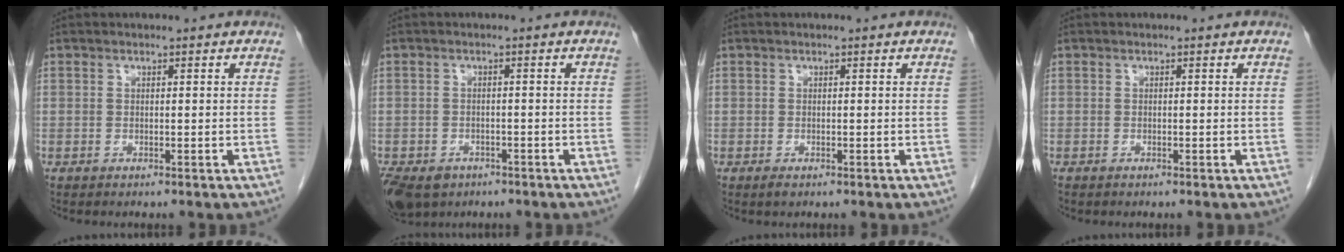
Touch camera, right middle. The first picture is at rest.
{"total": 10.9, "force": [-6.2, 8.0, 4.1], "torque": [-0.119, -0.013, -0.085]}
{"total": 0.7, "force": [-0.5, 0.3, 0.5], "torque": [-0.009, -0.001, -0.005]}
{"total": 0.0}